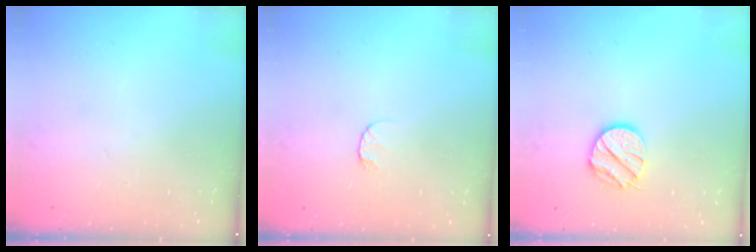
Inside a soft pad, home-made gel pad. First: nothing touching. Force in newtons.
{"total": 5.0, "press": 5.0, "slide": 0.5}
{"total": 11.2, "press": 11.2, "slide": 1.0}